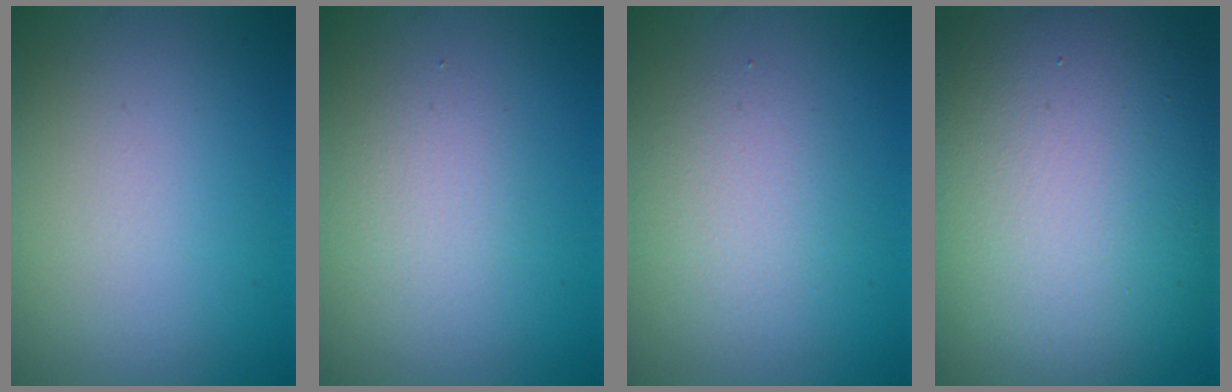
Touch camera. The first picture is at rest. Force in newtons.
{"total": 1.7, "press": 1.7, "slide": 0.1}
{"total": 2.3, "press": 2.3, "slide": 0.2}
{"total": 16.3, "press": 16.2, "slide": 1.4}